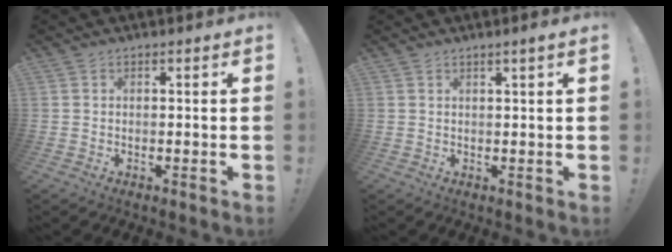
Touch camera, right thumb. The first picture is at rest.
{"total": 2.1, "force": [1.1, -0.3, 1.7], "torque": [-0.026, -0.004, 0.017]}